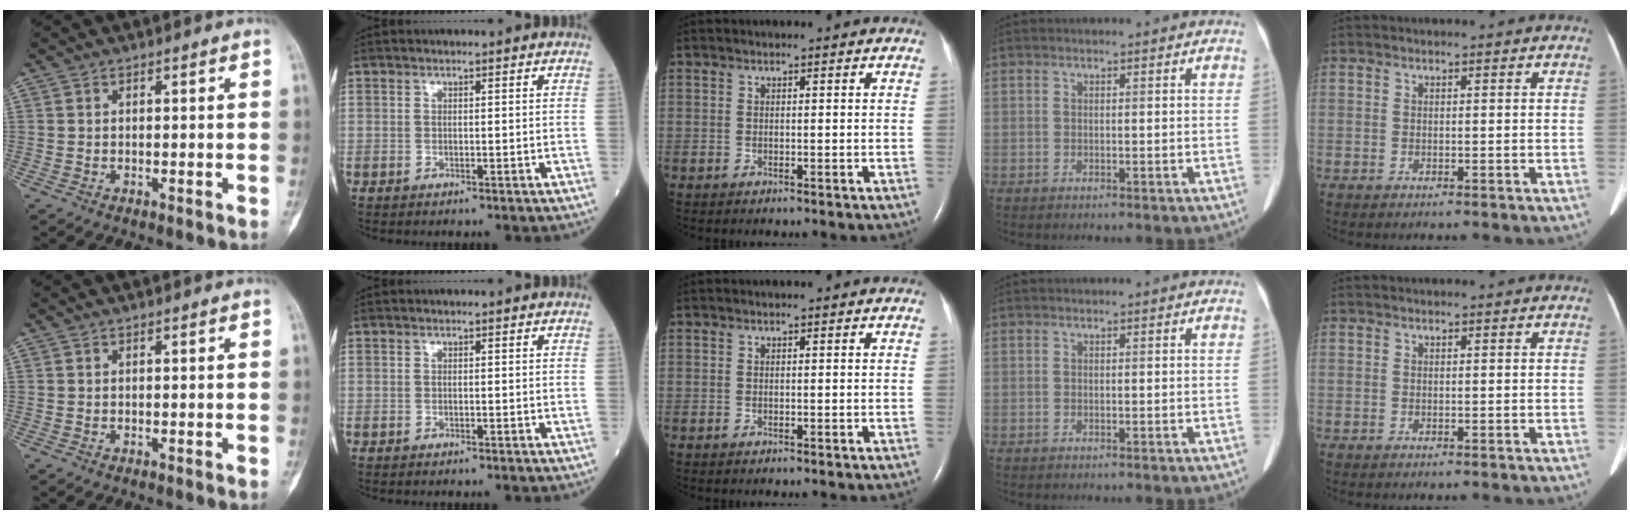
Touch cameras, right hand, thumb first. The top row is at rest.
{}